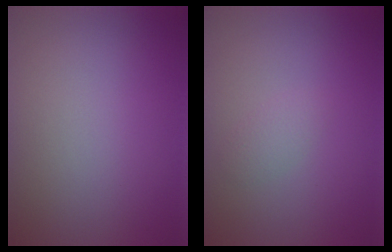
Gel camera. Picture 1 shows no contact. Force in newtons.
{"total": 1.0, "press": 1.0, "slide": 0.1}